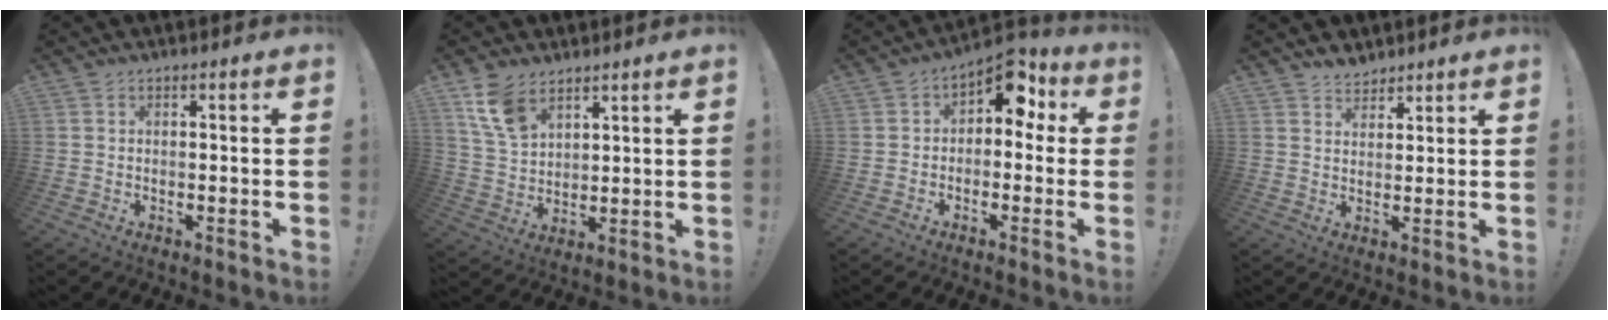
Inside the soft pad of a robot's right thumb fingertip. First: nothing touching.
{"total": 10.1, "force": [6.5, 5.6, 5.3], "torque": [-0.100, -0.025, 0.129]}
{"total": 8.7, "force": [3.3, 5.6, 5.8], "torque": [-0.069, -0.015, 0.061]}
{"total": 4.2, "force": [3.8, 1.9, 0.3], "torque": [0.004, -0.022, 0.069]}